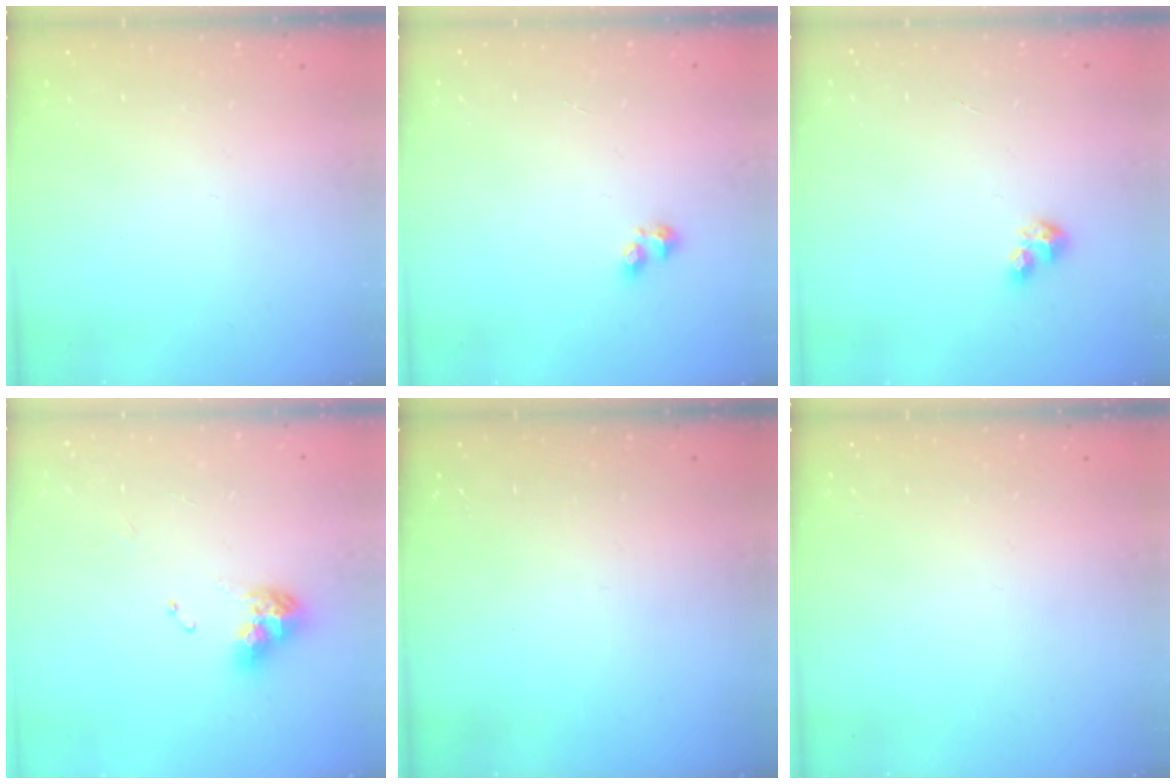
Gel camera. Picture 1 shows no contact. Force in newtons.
{"total": 2.4, "press": 2.3, "slide": 0.8}
{"total": 3.2, "press": 3.2, "slide": 0.4}
{"total": 9.4, "press": 9.4, "slide": 1.1}
{"total": 0.0}
{"total": 0.0}